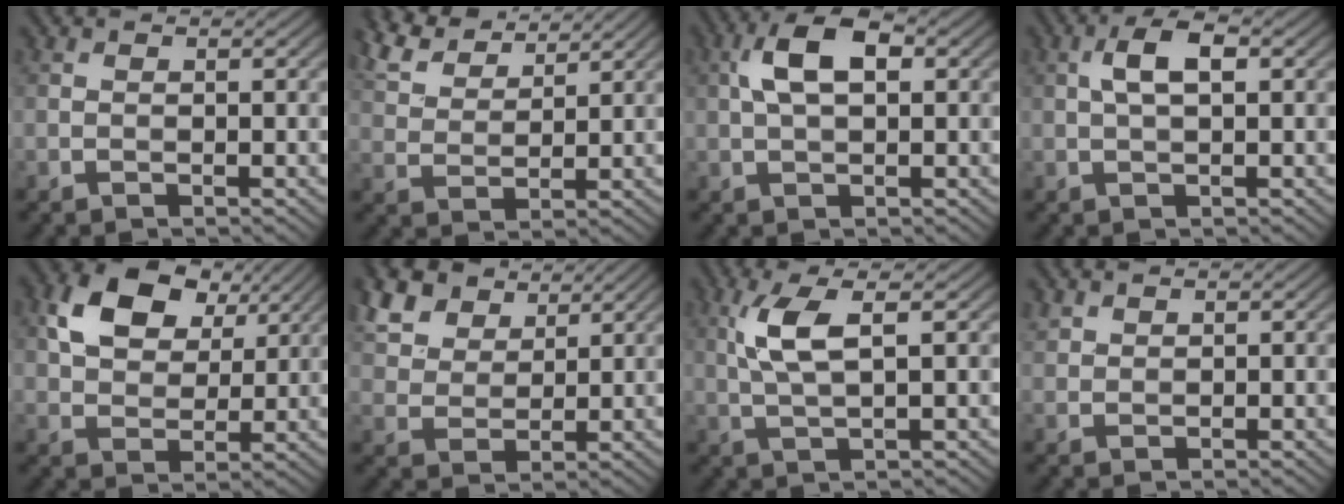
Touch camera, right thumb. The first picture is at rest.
{"total": 7.0, "force": [5.9, 2.1, 3.1], "torque": [-0.082, 0.013, 0.116]}
{"total": 6.2, "force": [1.4, 3.0, 5.3], "torque": [-0.109, 0.013, 0.021]}
{"total": 4.0, "force": [0.9, 1.5, 3.6], "torque": [-0.076, 0.010, 0.013]}
{"total": 9.7, "force": [4.5, 6.3, 5.9], "torque": [-0.128, 0.004, 0.077]}
{"total": 8.9, "force": [5.8, 5.1, 4.4], "torque": [-0.131, 0.016, 0.115]}
{"total": 5.5, "force": [1.7, 1.4, 5.0], "torque": [-0.115, 0.008, 0.036]}
{"total": 1.5, "force": [1.2, 0.7, 0.4], "torque": [-0.011, 0.003, 0.031]}